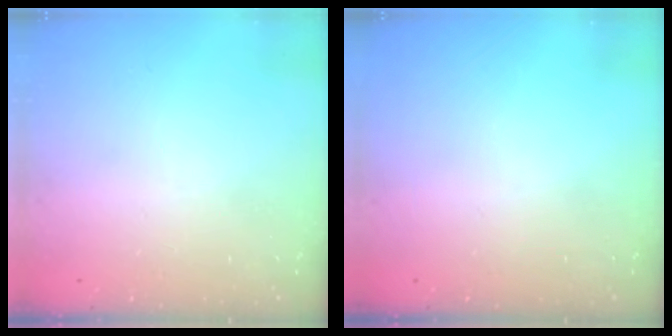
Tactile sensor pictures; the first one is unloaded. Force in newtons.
{"total": 0.0}